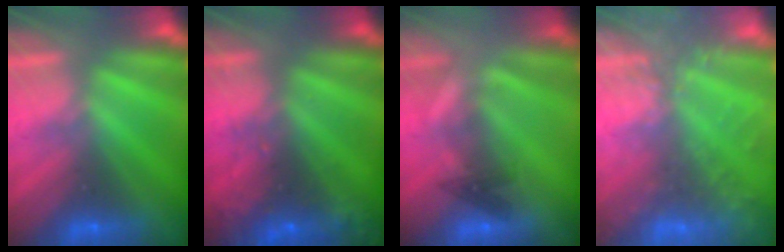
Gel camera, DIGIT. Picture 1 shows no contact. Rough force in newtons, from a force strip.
{"total": 7.6}
{"total": 2.2}
{"total": 6.1}